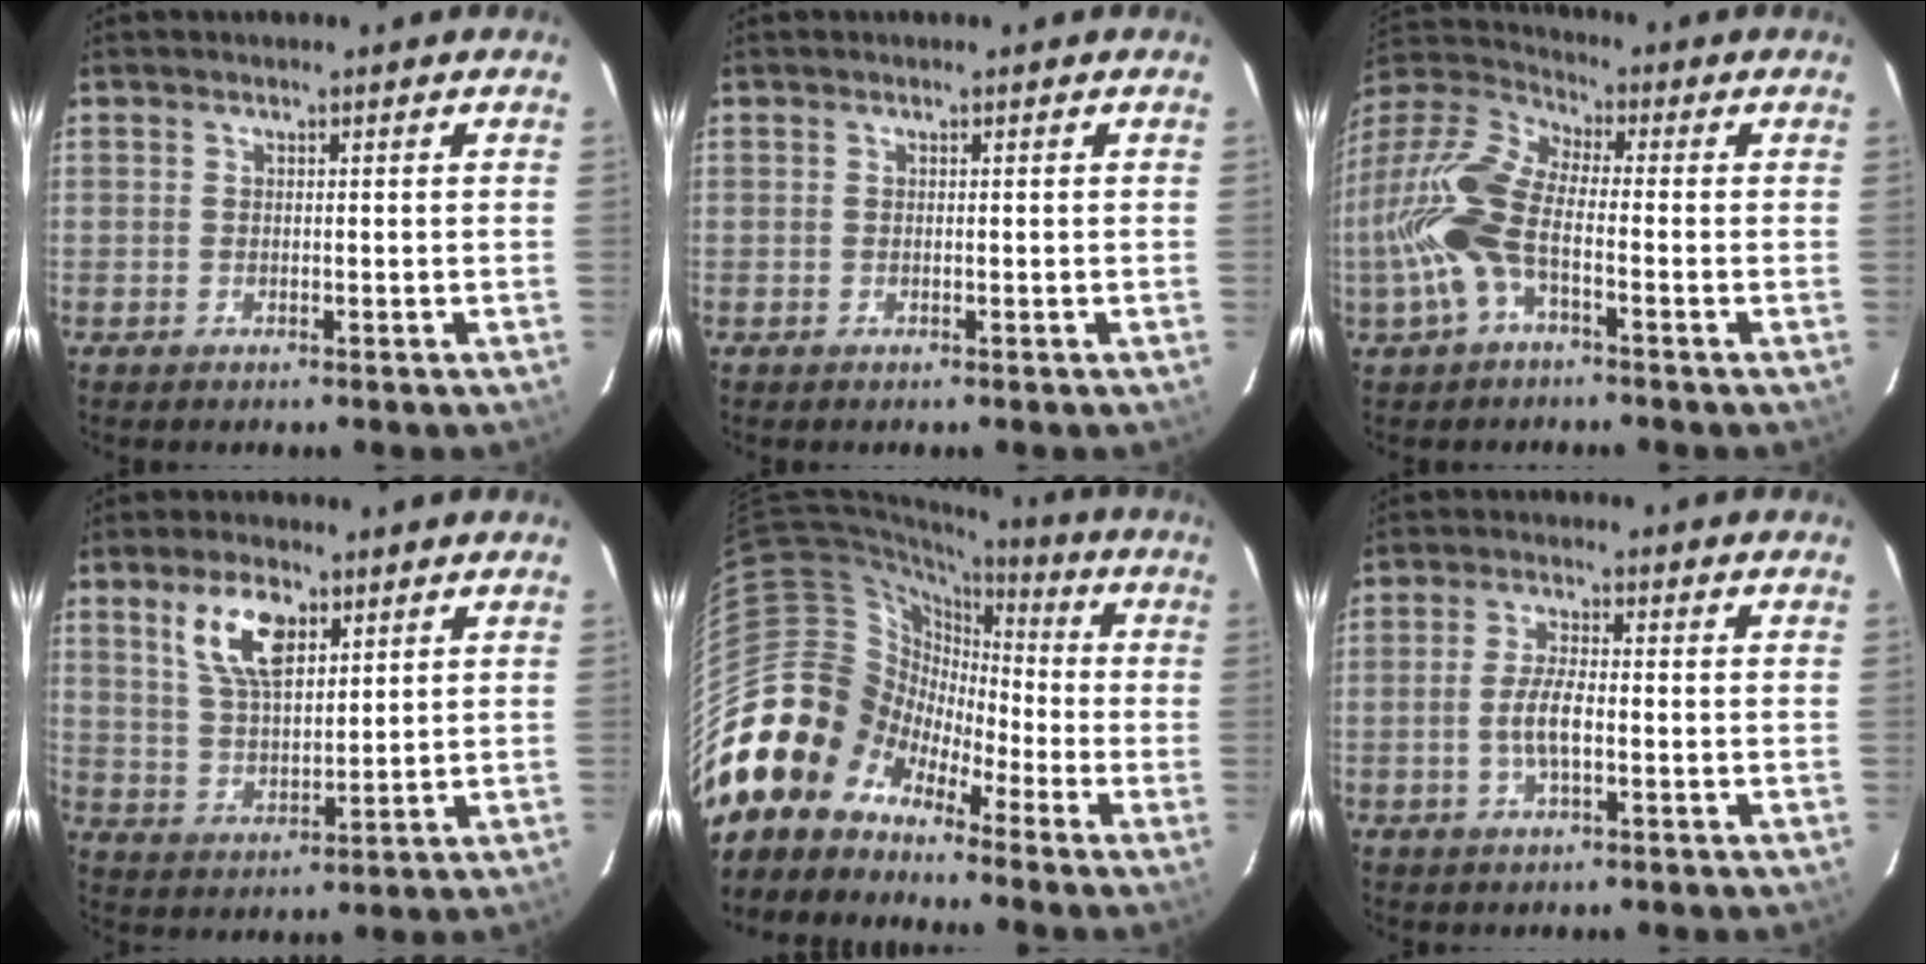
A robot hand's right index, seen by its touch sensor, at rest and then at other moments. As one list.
[{"total": 0.0}, {"total": 14.5, "force": [-3.9, 6.1, 12.6], "torque": [-0.278, 0.005, -0.086]}, {"total": 9.6, "force": [4.8, 4.5, 7.0], "torque": [-0.133, 0.012, 0.098]}, {"total": 13.2, "force": [-8.6, 10.0, 1.3], "torque": [-0.057, 0.043, -0.180]}, {"total": 4.9, "force": [-1.2, 1.3, 4.6], "torque": [-0.094, 0.002, -0.024]}]